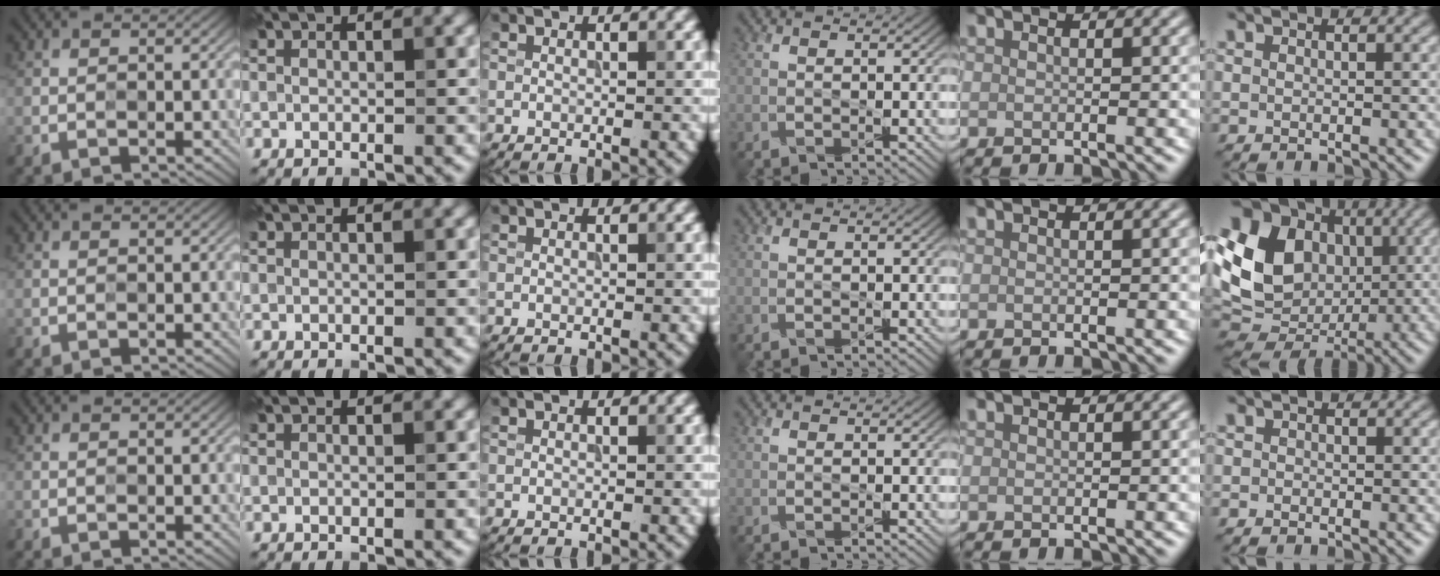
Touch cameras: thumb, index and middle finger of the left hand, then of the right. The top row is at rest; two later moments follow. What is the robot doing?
{"motion": "press", "object": "sticky note"}